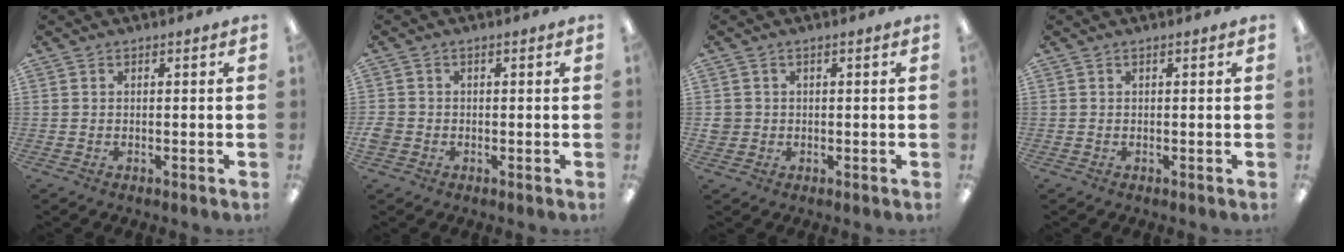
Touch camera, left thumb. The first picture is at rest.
{"total": 2.5, "force": [-0.8, 2.1, 1.3], "torque": [-0.020, 0.007, -0.013]}
{"total": 2.2, "force": [0.1, 2.1, 0.6], "torque": [-0.012, 0.004, 0.000]}
{"total": 0.0}